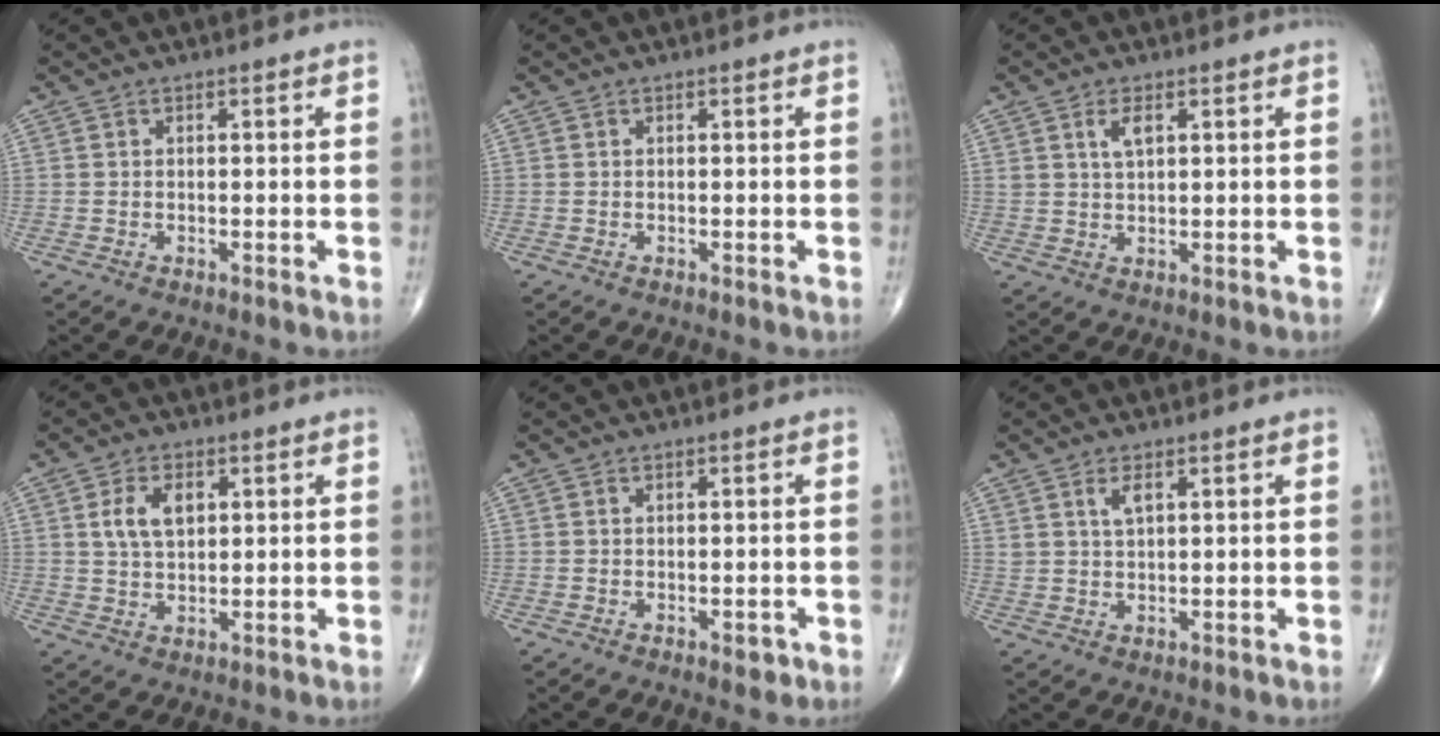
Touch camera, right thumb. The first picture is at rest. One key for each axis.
{"total": 0.0}
{"total": 3.3, "fx": 1.5, "fy": 1.5, "fz": 2.5, "tx": -0.045, "ty": -0.005, "tz": 0.032}
{"total": 6.3, "fx": 1.9, "fy": 3.4, "fz": 5.0, "tx": -0.090, "ty": -0.003, "tz": 0.039}
{"total": 1.6, "fx": -0.7, "fy": 0.8, "fz": 1.2, "tx": -0.008, "ty": -0.001, "tz": -0.009}
{"total": 2.7, "fx": 1.4, "fy": 1.0, "fz": 2.1, "tx": -0.040, "ty": -0.006, "tz": 0.031}